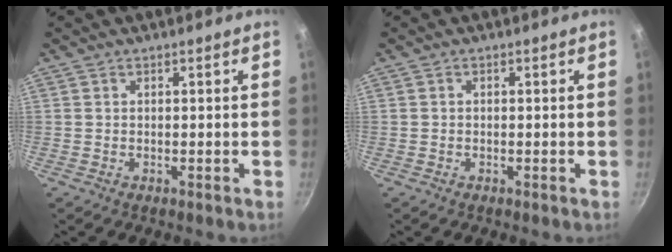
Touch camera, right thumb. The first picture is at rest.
{"total": 0.0}